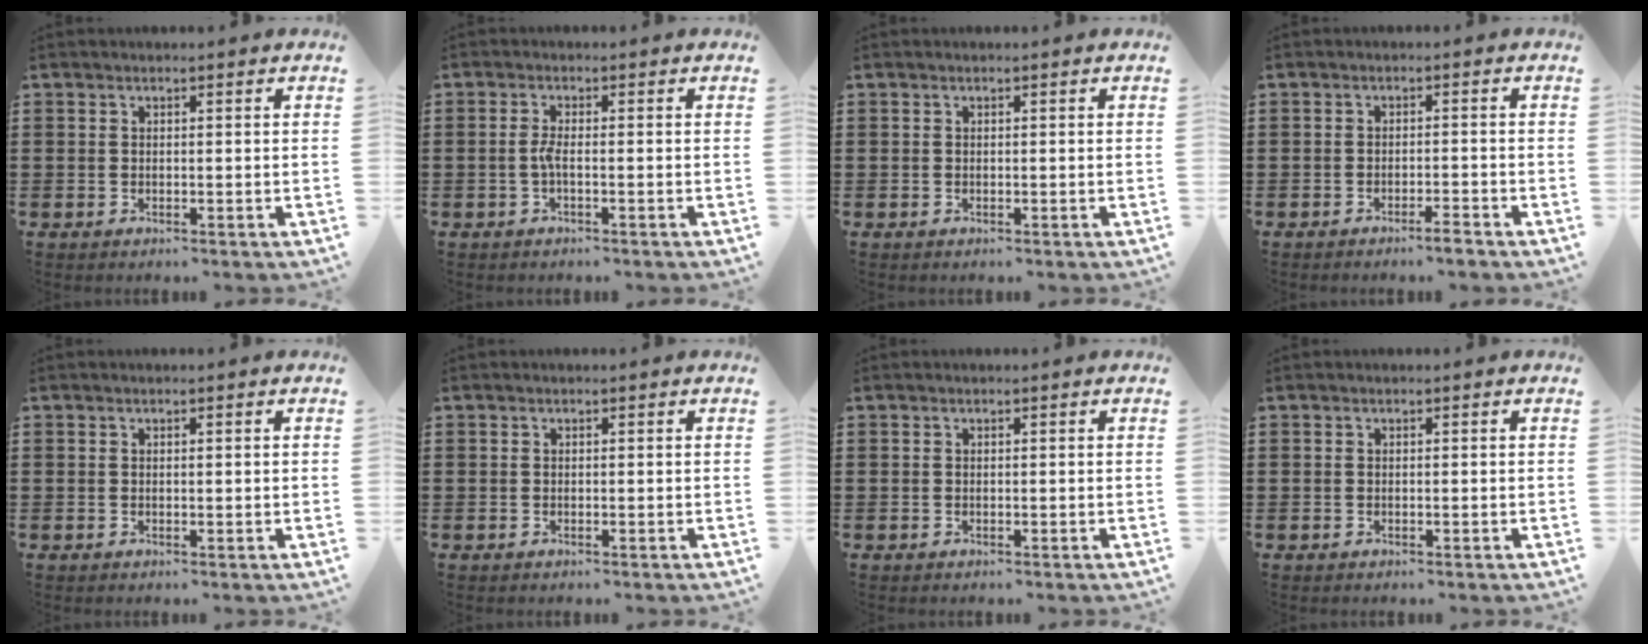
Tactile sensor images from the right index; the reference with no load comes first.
{"total": 2.1, "force": [-0.7, 0.1, 2.0], "torque": [-0.054, -0.007, -0.018]}
{"total": 0.0}
{"total": 2.2, "force": [-2.0, 0.0, 1.1], "torque": [-0.019, 0.001, -0.038]}
{"total": 0.0}
{"total": 0.0}
{"total": 0.0}
{"total": 0.0}